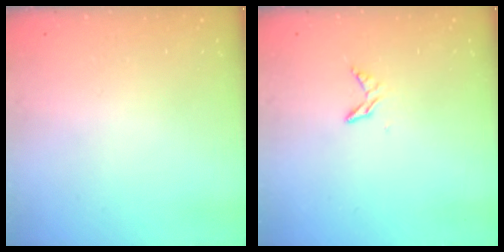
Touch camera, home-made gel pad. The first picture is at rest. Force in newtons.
{"total": 5.0, "press": 5.0, "slide": 0.5}